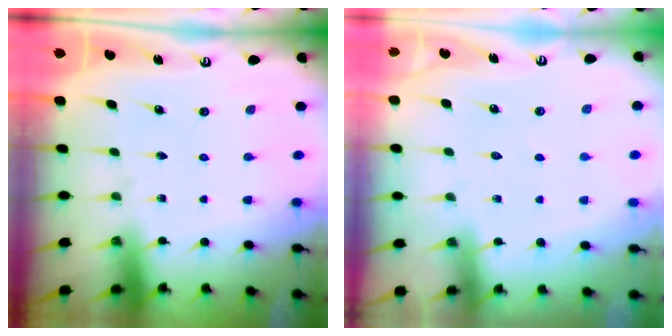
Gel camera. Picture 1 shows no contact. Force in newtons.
{"total": 2.9, "press": 2.9, "slide": 0.3}